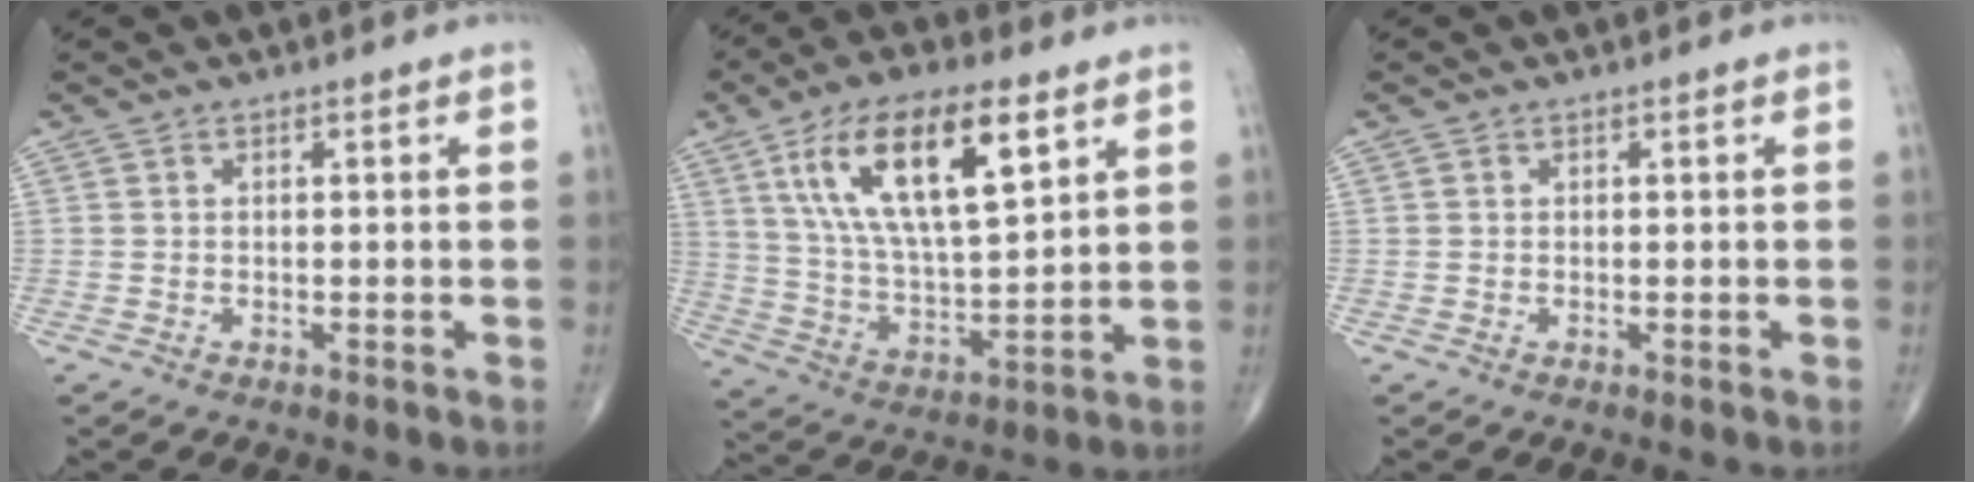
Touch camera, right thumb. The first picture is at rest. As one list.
[{"total": 19.6, "force": [8.6, 7.3, 16.1], "torque": [-0.276, -0.023, 0.159]}, {"total": 0.0}]